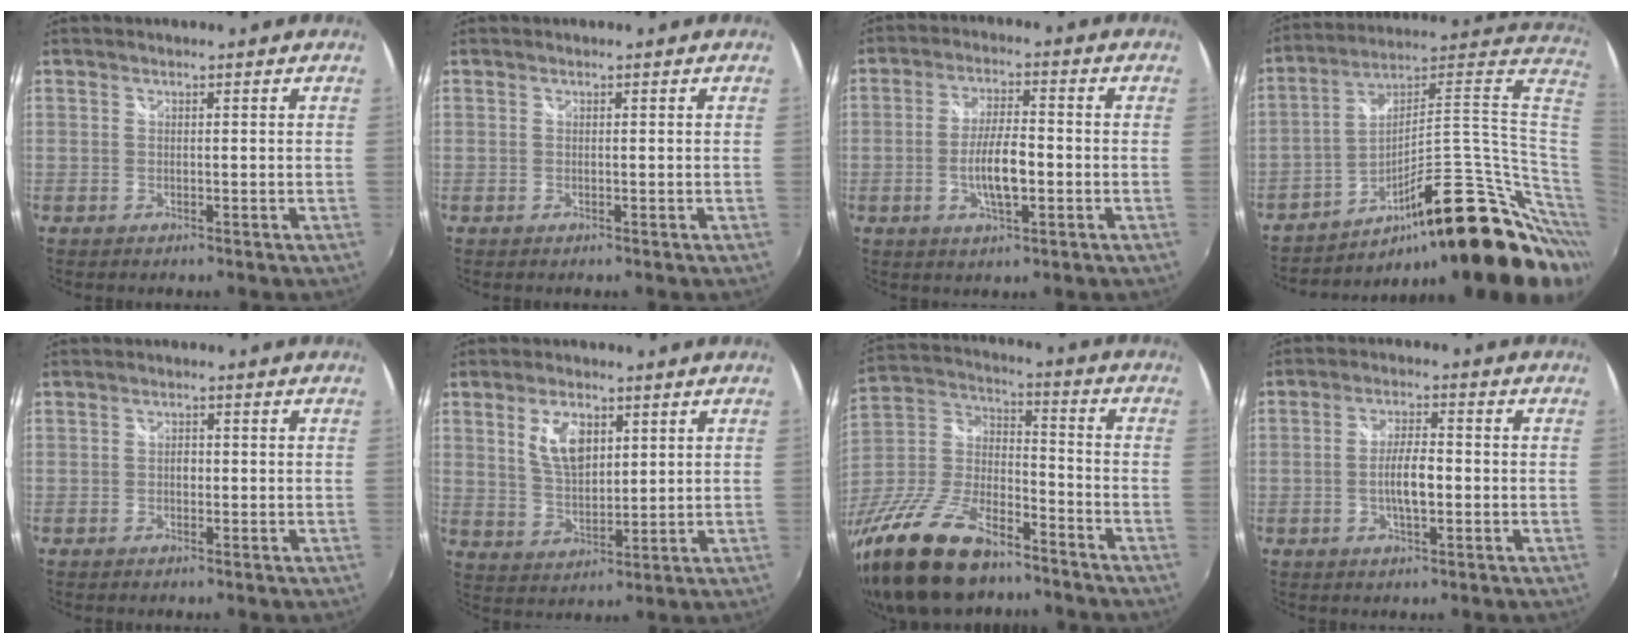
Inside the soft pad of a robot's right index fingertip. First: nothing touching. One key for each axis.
{"total": 0.0}
{"total": 7.5, "fx": -1.9, "fy": 2.4, "fz": 6.8, "tx": -0.132, "ty": 0.000, "tz": -0.033}
{"total": 28.1, "fx": -9.5, "fy": 8.9, "fz": 25.0, "tx": -0.339, "ty": 0.031, "tz": -0.130}
{"total": 1.2, "fx": -0.2, "fy": 1.0, "fz": 0.7, "tx": -0.011, "ty": 0.002, "tz": -0.006}
{"total": 7.6, "fx": 3.1, "fy": 4.0, "fz": 5.7, "tx": -0.108, "ty": 0.005, "tz": 0.063}
{"total": 25.9, "fx": -17.5, "fy": 11.3, "fz": 15.4, "tx": -0.337, "ty": -0.018, "tz": -0.302}
{"total": 5.6, "fx": -1.1, "fy": 1.7, "fz": 5.2, "tx": -0.097, "ty": 0.002, "tz": -0.019}